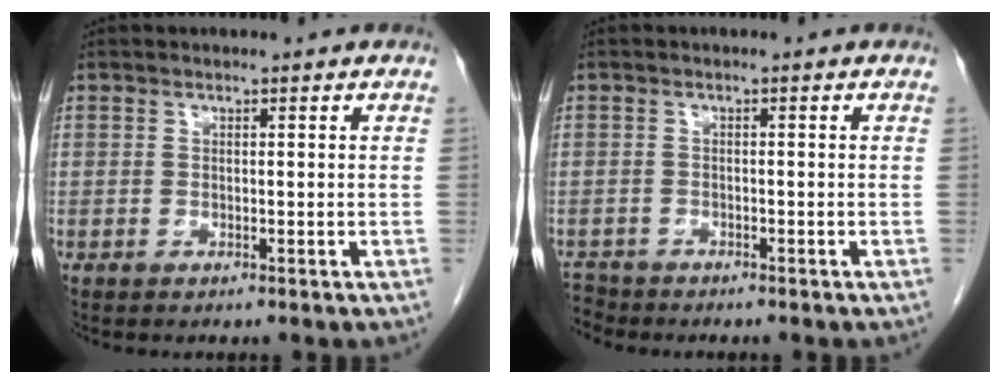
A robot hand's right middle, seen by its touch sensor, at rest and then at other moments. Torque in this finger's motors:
{"motor_torque": [-0.12, -0.15, -0.03, -0.02]}